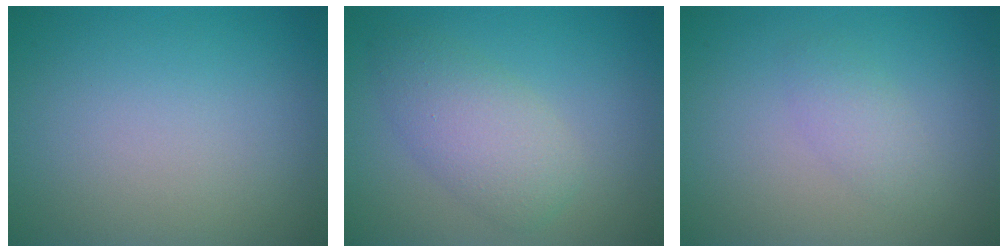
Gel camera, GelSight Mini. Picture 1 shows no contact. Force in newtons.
{"total": 4.0, "press": 4.0, "slide": 0.0}
{"total": 1.6, "press": 1.6, "slide": 0.1}